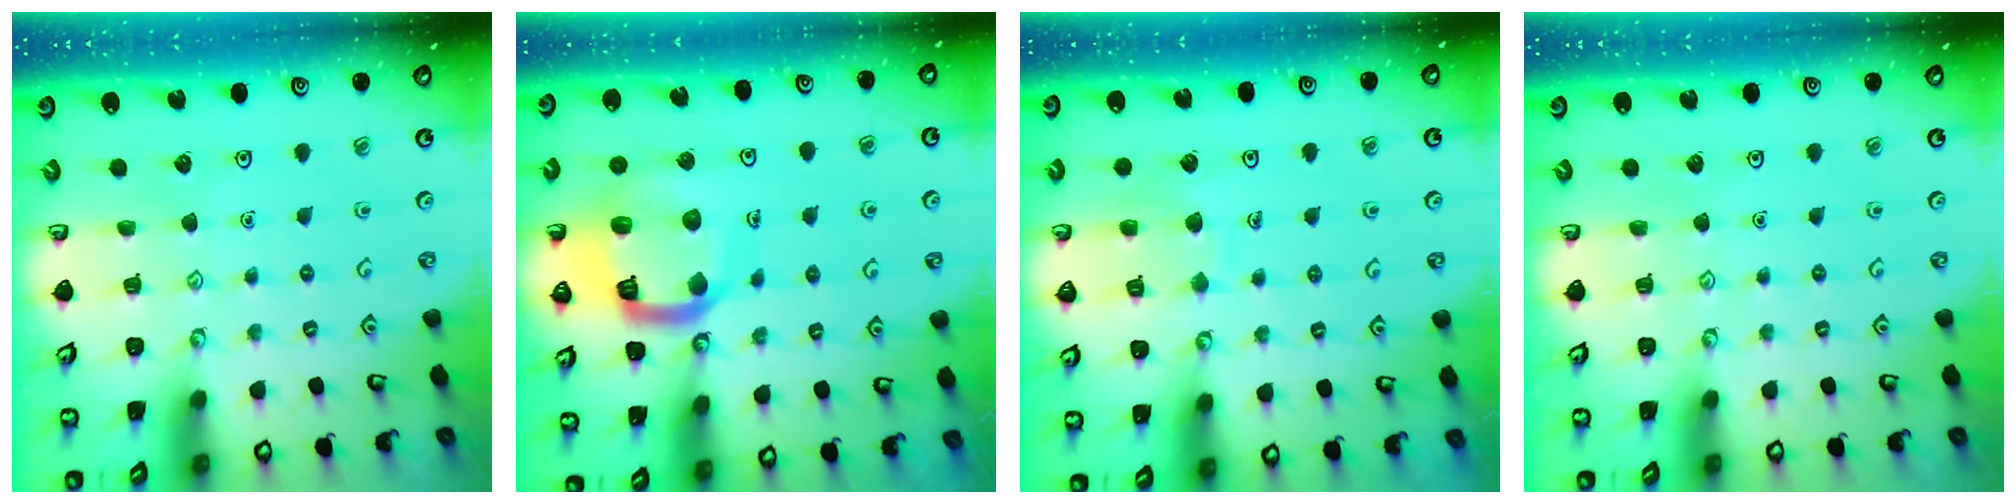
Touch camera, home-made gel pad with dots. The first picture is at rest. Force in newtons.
{"total": 17.3, "press": 17.2, "slide": 1.9}
{"total": 7.1, "press": 7.1, "slide": 0.7}
{"total": 0.0}